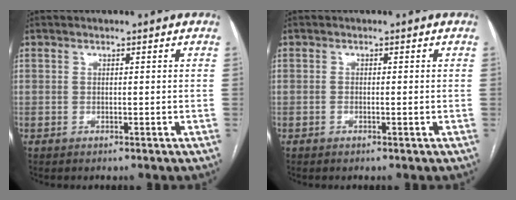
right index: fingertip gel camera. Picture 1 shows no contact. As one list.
[{"total": 0.8, "force": [-0.2, 0.2, 0.8], "torque": [-0.012, 0.004, -0.001]}]